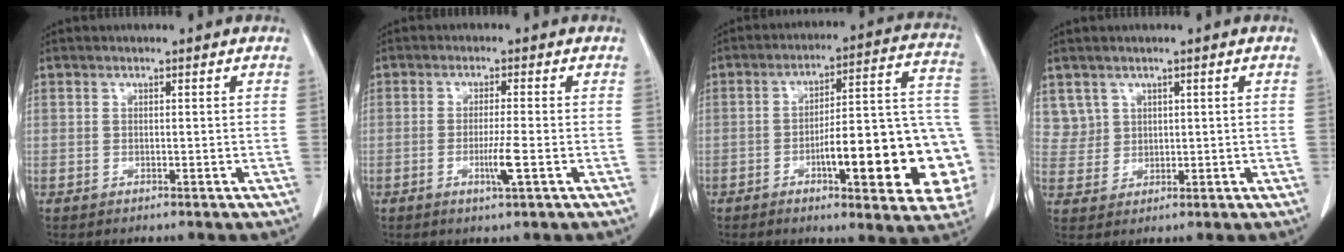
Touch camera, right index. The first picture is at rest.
{"total": 3.7, "force": [-1.1, -0.4, 3.5], "torque": [-0.065, -0.008, -0.019]}
{"total": 21.4, "force": [-6.0, 4.1, 20.2], "torque": [-0.182, 0.032, -0.067]}
{"total": 4.0, "force": [2.2, 3.4, -0.3], "torque": [0.019, 0.006, 0.046]}